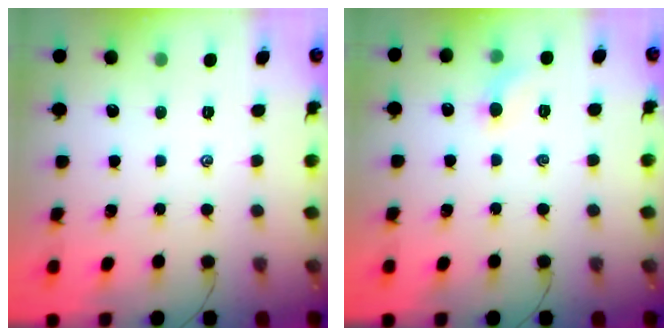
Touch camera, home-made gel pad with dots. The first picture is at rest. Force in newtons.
{"total": 4.3, "press": 4.0, "slide": 1.4}